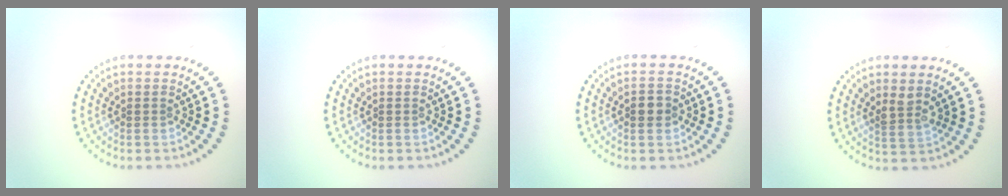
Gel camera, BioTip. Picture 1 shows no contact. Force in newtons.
{"total": 0.0}
{"total": 1.4, "press": 1.4, "slide": 0.1}
{"total": 1.8, "press": 1.6, "slide": 0.8}